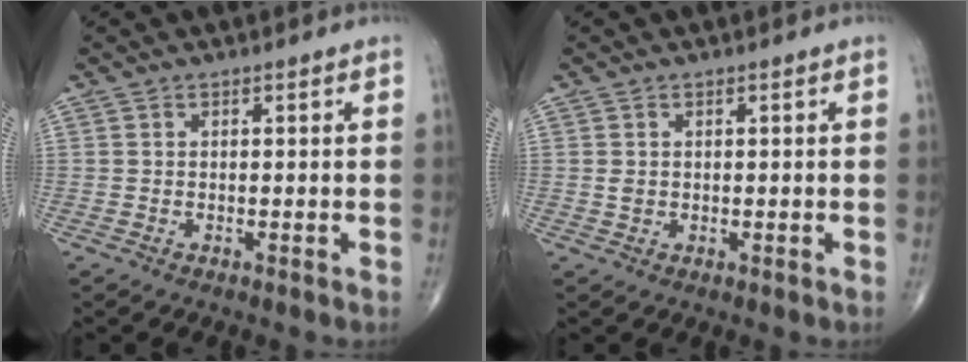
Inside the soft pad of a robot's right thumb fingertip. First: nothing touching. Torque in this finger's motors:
{"motor_torque": [0.34, 1.09, 0.25, 0.27, 0.10]}